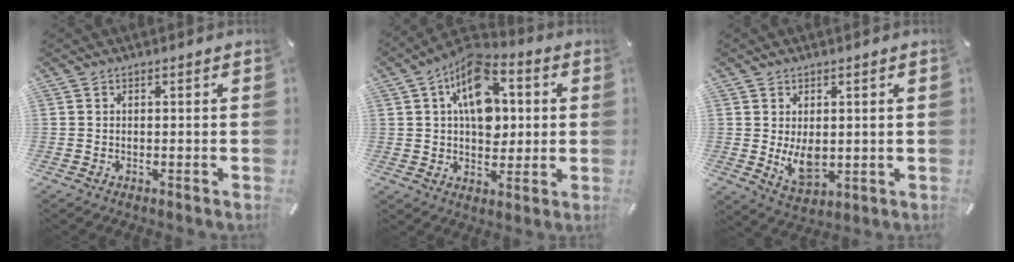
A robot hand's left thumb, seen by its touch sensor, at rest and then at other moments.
{"total": 14.6, "force": [3.7, 9.8, 10.3], "torque": [-0.165, -0.008, 0.063]}
{"total": 7.2, "force": [0.4, 4.7, 5.3], "torque": [-0.089, -0.009, 0.011]}